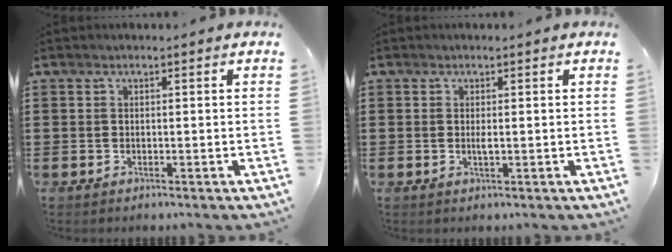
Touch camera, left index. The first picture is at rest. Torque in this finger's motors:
{"motor_torque": [0.41, 0.08, 0.02, 0.05]}